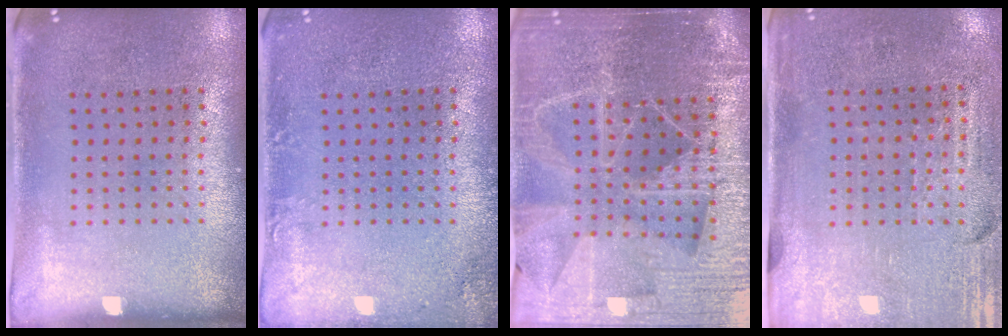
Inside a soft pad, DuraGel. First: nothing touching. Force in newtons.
{"total": 1.5, "press": 1.5, "slide": 0.1}
{"total": 5.5, "press": 4.9, "slide": 2.5}
{"total": 3.4, "press": 3.1, "slide": 1.4}